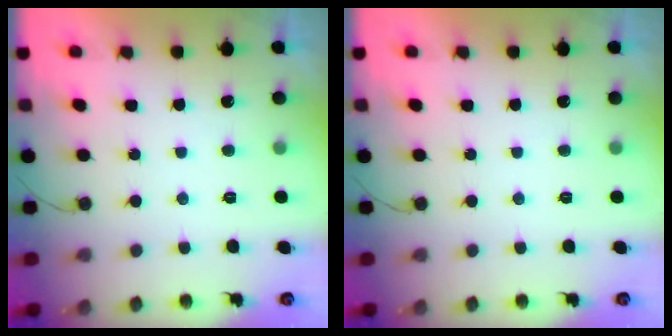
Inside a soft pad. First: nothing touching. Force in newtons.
{"total": 0.0}